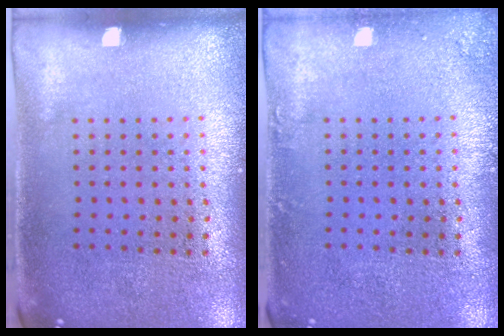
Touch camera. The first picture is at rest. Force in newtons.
{"total": 1.0, "press": 1.0, "slide": 0.2}